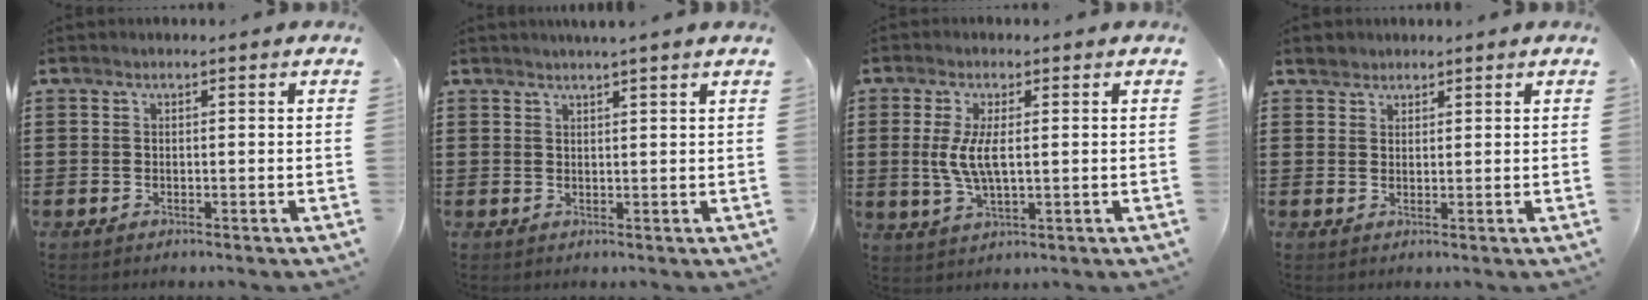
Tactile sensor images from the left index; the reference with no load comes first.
{"total": 1.7, "force": [1.5, -0.3, 0.6], "torque": [-0.012, -0.001, 0.030]}
{"total": 5.3, "force": [0.6, 1.8, 4.9], "torque": [-0.118, -0.003, 0.002]}
{"total": 1.7, "force": [1.5, 0.9, -0.1], "torque": [-0.002, 0.005, 0.031]}